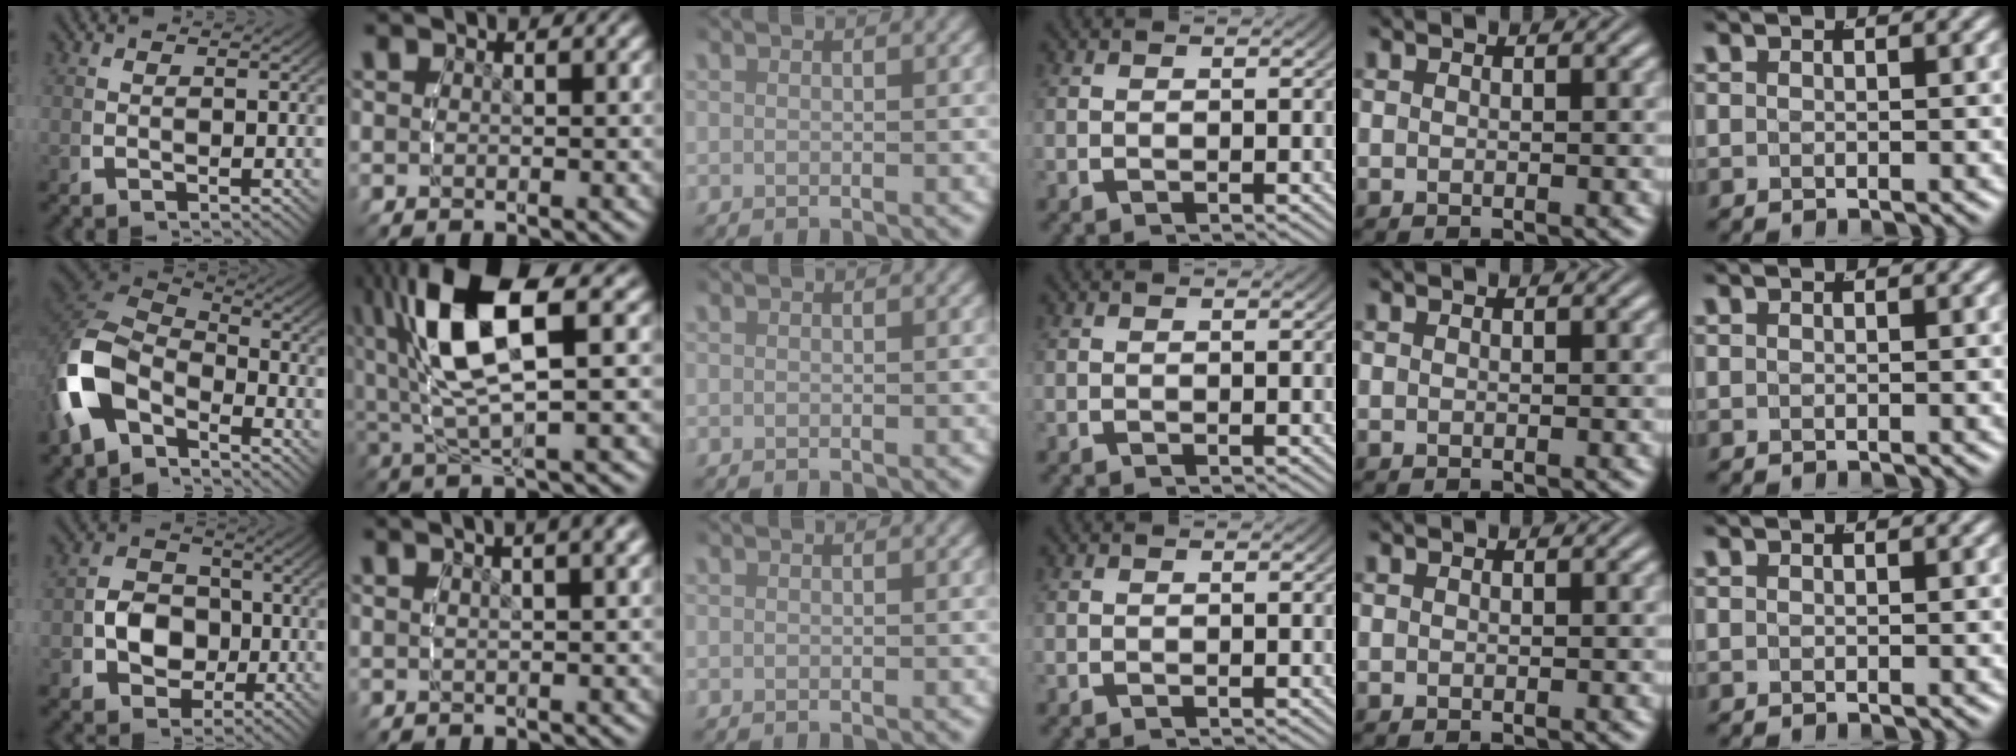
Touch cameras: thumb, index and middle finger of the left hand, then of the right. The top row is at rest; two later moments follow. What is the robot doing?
{"motion": "lift_and_place", "object": "markers"}